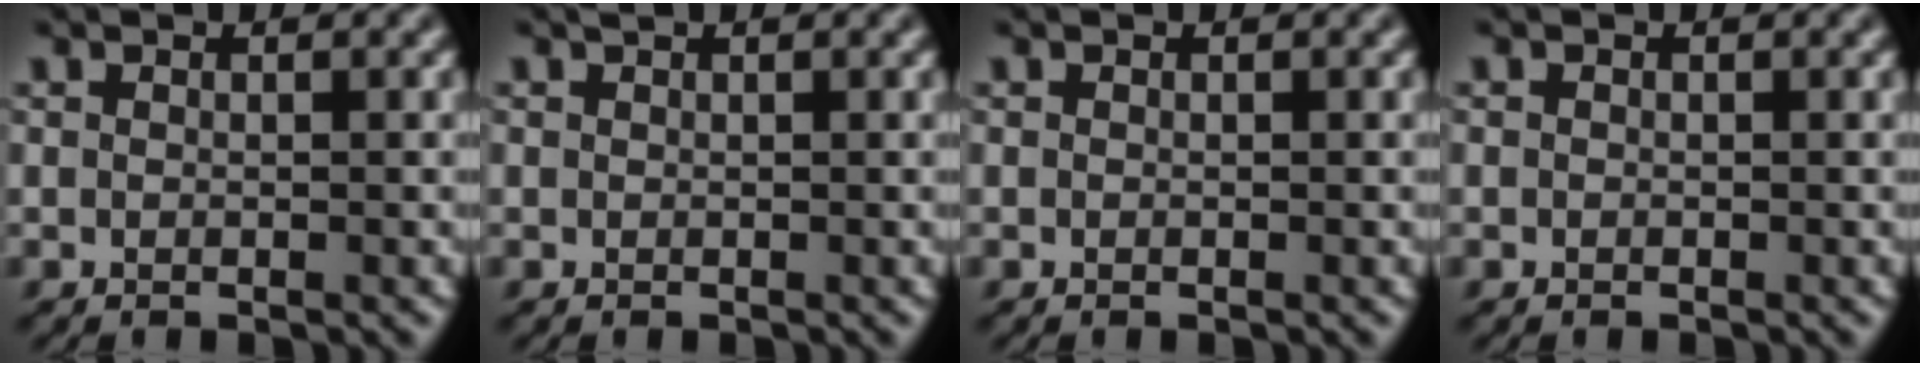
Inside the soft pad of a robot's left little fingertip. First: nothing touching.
{"total": 0.5, "force": [0.3, 0.5, 0.0], "torque": [-0.002, 0.001, 0.005]}
{"total": 0.0}
{"total": 0.6, "force": [-0.1, 0.6, 0.0], "torque": [0.006, -0.002, -0.005]}